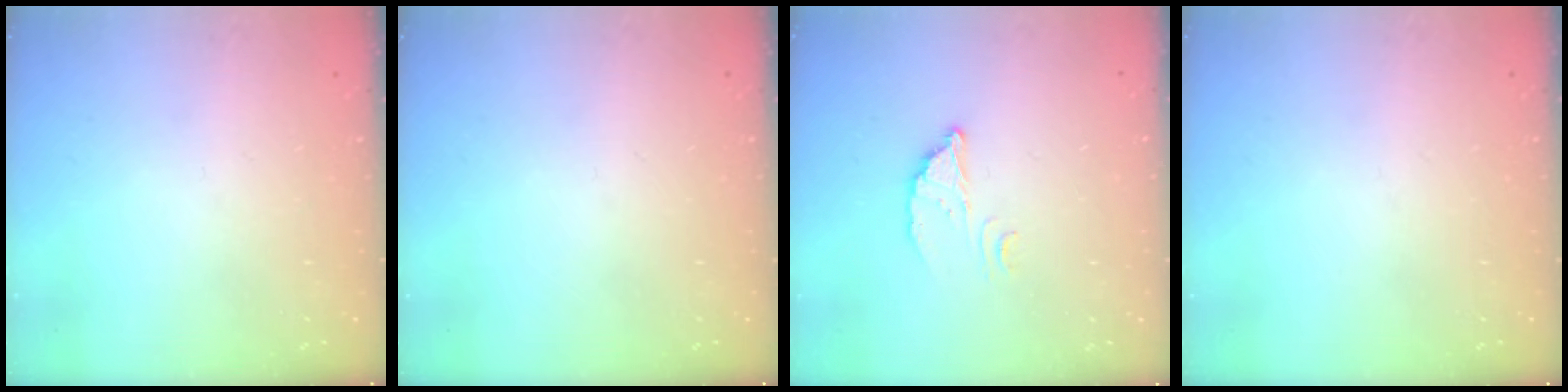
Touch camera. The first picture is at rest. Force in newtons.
{"total": 0.0}
{"total": 3.3, "press": 3.2, "slide": 0.3}
{"total": 0.0}